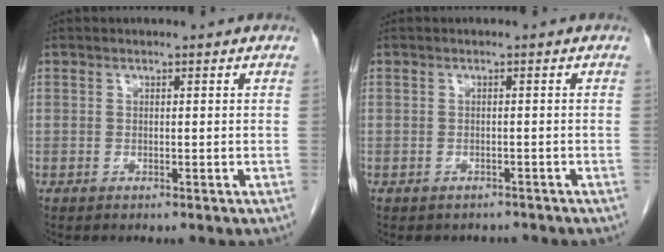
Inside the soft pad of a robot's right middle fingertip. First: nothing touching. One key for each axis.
{"total": 2.7, "fx": -2.3, "fy": 1.3, "fz": 0.2, "tx": -0.007, "ty": 0.002, "tz": -0.030}